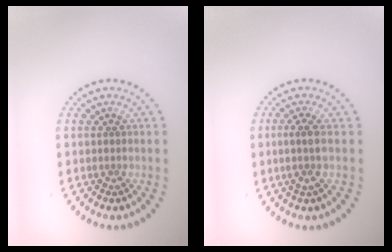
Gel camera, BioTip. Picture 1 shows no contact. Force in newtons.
{"total": 2.0, "press": 1.7, "slide": 1.2}